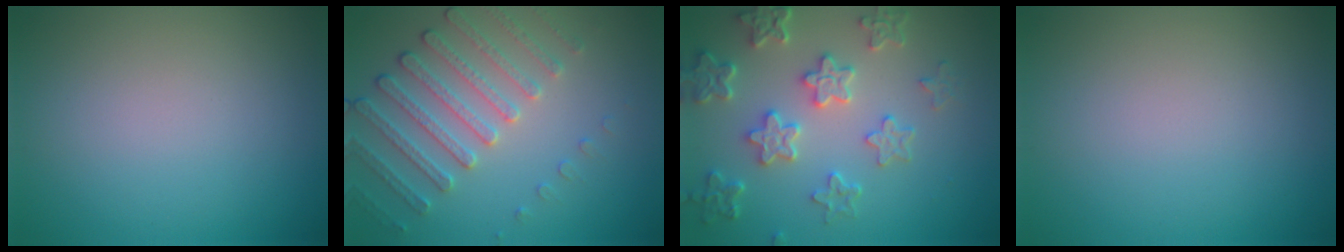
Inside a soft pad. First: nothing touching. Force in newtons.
{"total": 3.3, "press": 3.0, "slide": 1.4}
{"total": 5.1, "press": 4.2, "slide": 2.9}
{"total": 0.0}